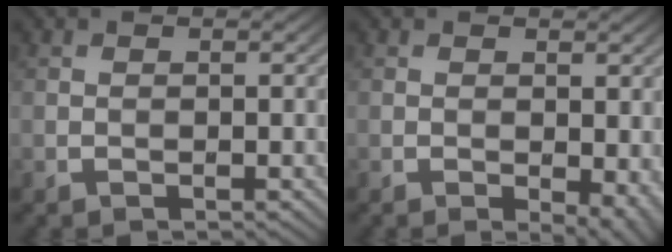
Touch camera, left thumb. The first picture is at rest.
{"total": 3.4, "force": [-0.9, 1.6, 2.8], "torque": [-0.031, -0.007, -0.010]}